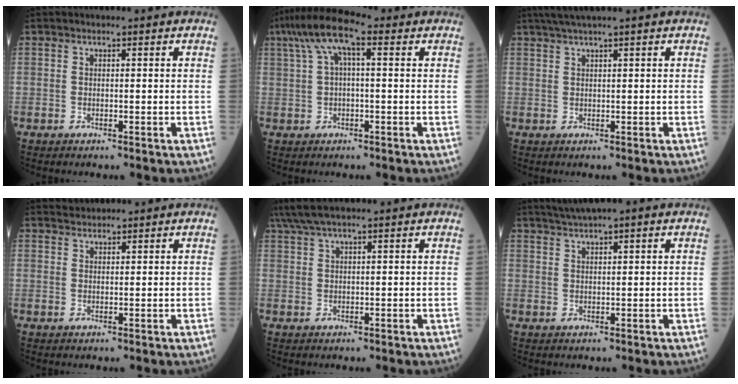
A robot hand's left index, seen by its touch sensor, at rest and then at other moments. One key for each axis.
{"total": 8.2, "fx": 3.3, "fy": 2.1, "fz": 7.2, "tx": -0.146, "ty": 0.043, "tz": 0.055}
{"total": 3.0, "fx": 2.2, "fy": -0.8, "fz": 1.9, "tx": -0.040, "ty": 0.013, "tz": 0.047}
{"total": 1.4, "fx": 1.4, "fy": 0.1, "fz": -0.3, "tx": -0.006, "ty": 0.012, "tz": 0.029}
{"total": 4.8, "fx": 3.8, "fy": 0.1, "fz": 2.8, "tx": -0.062, "ty": 0.031, "tz": 0.078}
{"total": 4.1, "fx": 3.1, "fy": -0.1, "fz": 2.7, "tx": -0.055, "ty": 0.025, "tz": 0.056}